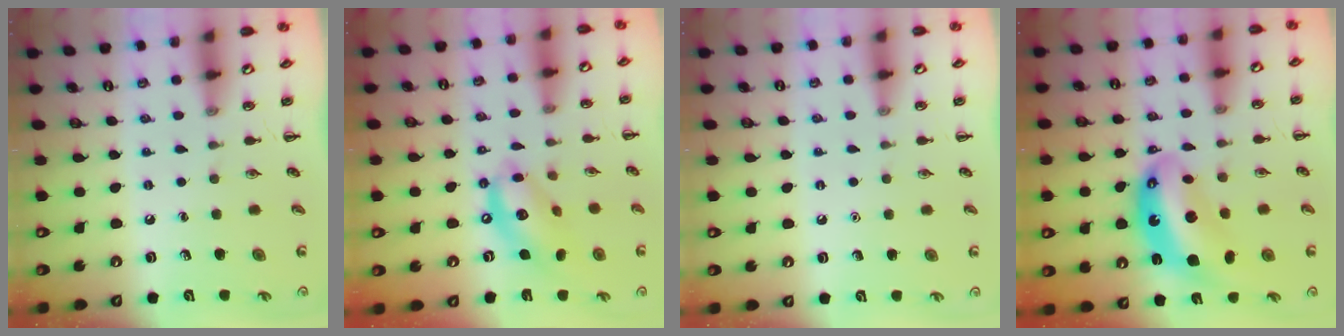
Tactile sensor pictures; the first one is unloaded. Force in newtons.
{"total": 14.0, "press": 13.7, "slide": 3.0}
{"total": 1.6, "press": 1.6, "slide": 0.1}
{"total": 12.4, "press": 11.9, "slide": 3.2}